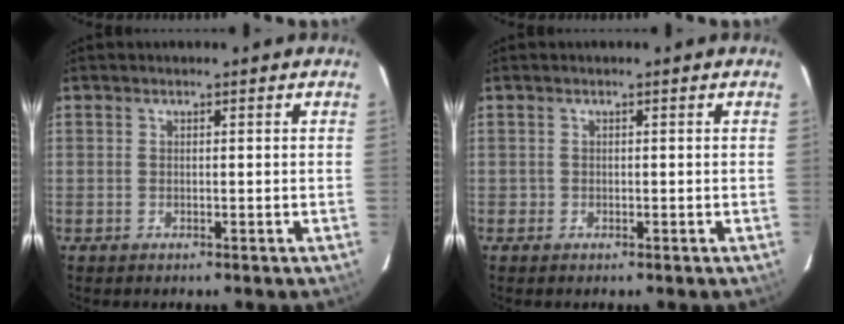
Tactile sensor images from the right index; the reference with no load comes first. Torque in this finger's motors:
{"motor_torque": [0.13, 0.00, -0.04, -0.01]}